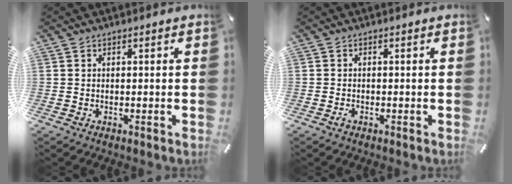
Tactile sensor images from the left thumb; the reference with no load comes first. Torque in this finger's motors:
{"motor_torque": [0.01, 0.03, 0.01, -0.01, 0.00]}